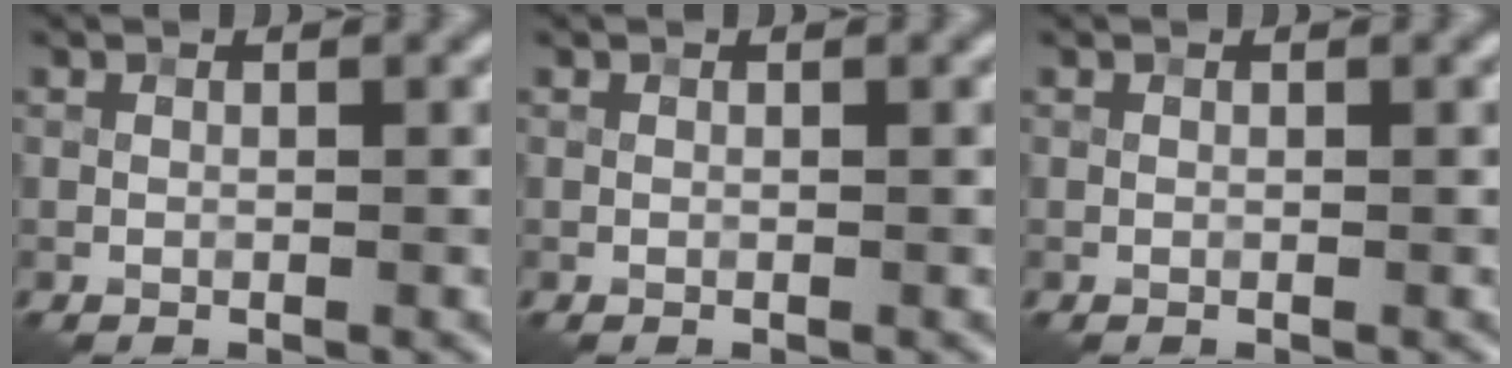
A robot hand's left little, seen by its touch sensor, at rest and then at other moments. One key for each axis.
{"total": 0.0}
{"total": 0.0}